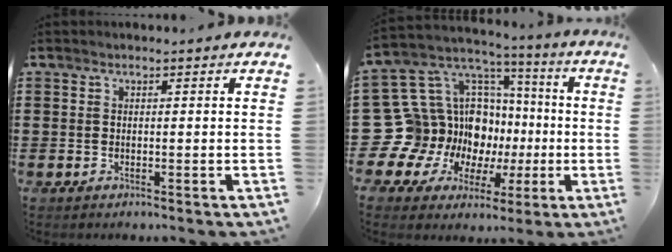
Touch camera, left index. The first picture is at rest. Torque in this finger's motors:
{"motor_torque": [1.20, 0.82, 0.36, 0.02]}